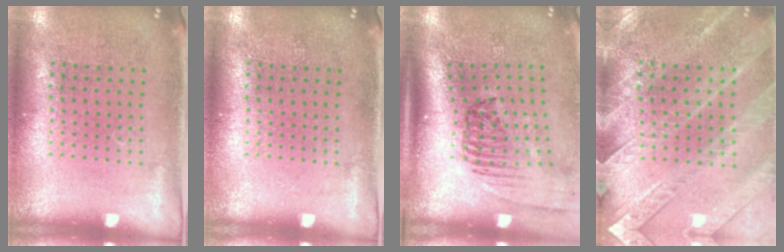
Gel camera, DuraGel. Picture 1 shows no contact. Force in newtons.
{"total": 0.0}
{"total": 2.4, "press": 1.7, "slide": 1.8}
{"total": 2.8, "press": 2.7, "slide": 0.6}